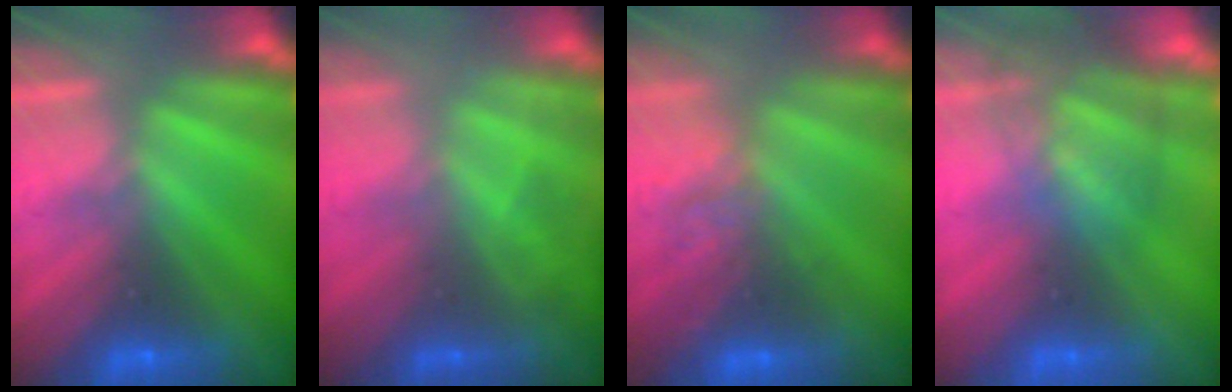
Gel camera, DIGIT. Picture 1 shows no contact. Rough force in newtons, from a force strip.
{"total": 2.6}
{"total": 2.9}
{"total": 3.7}